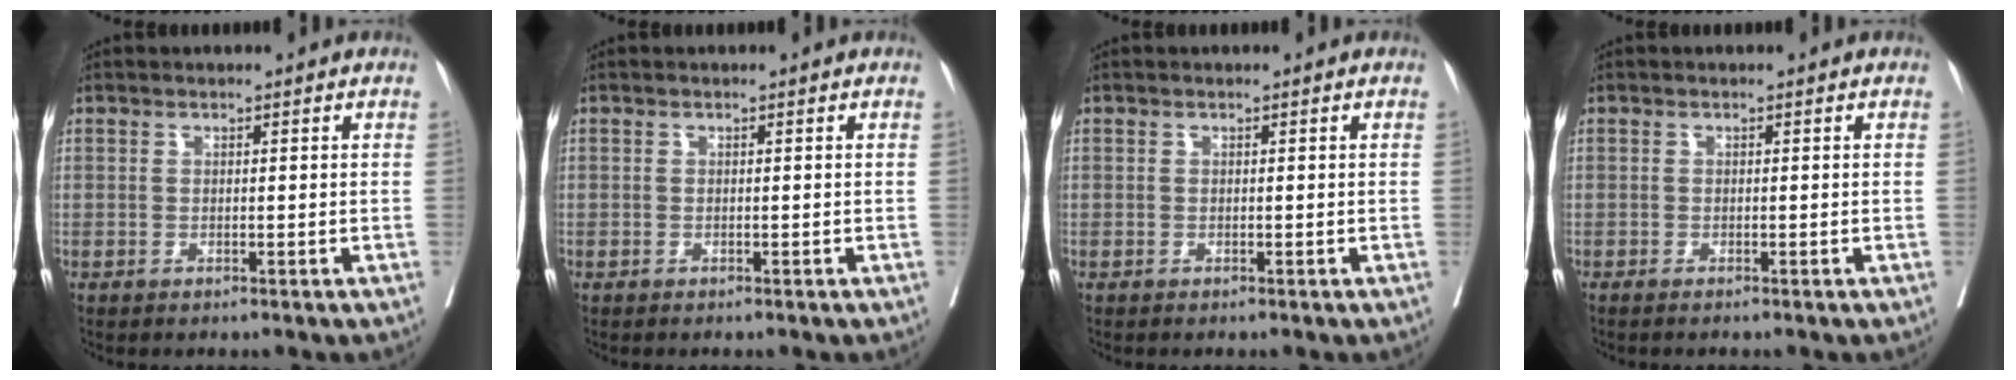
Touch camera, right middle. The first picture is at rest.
{"total": 0.5, "force": [-0.1, 0.5, -0.1], "torque": [0.008, 0.006, -0.003]}
{"total": 0.0}
{"total": 0.8, "force": [-0.7, -0.1, 0.4], "torque": [-0.005, 0.001, -0.010]}